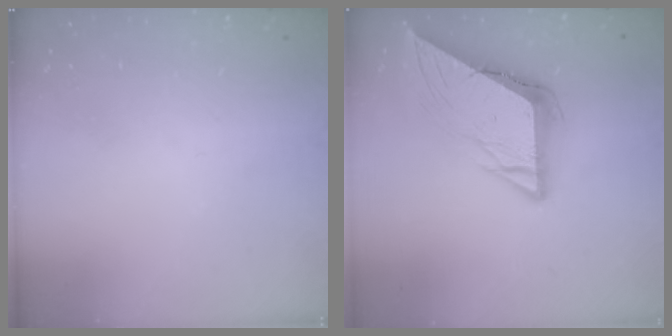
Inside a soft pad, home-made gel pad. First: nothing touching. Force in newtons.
{"total": 12.0, "press": 12.0, "slide": 1.3}